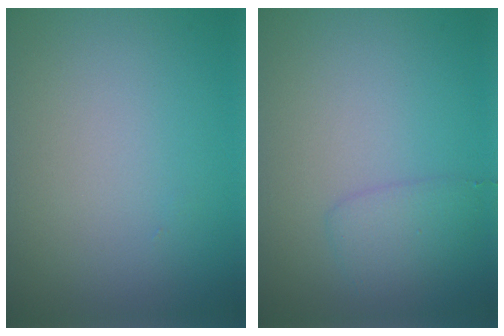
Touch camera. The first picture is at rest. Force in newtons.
{"total": 1.7, "press": 1.7, "slide": 0.1}